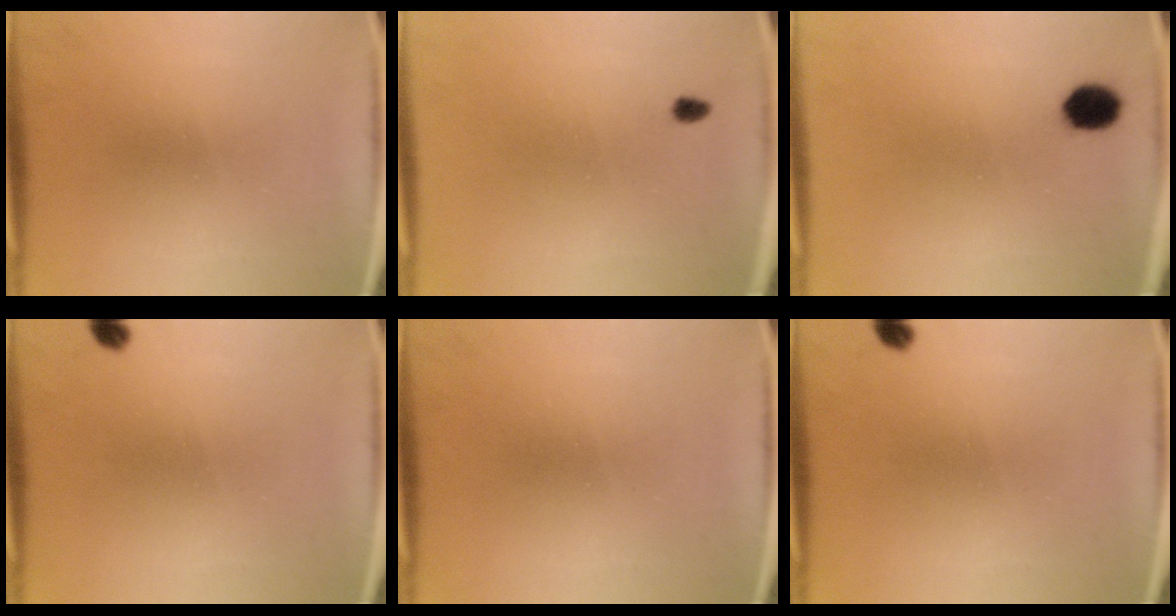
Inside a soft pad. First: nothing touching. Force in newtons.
{"total": 1.5}
{"total": 4.9}
{"total": 1.5}
{"total": 0.0}
{"total": 1.5}